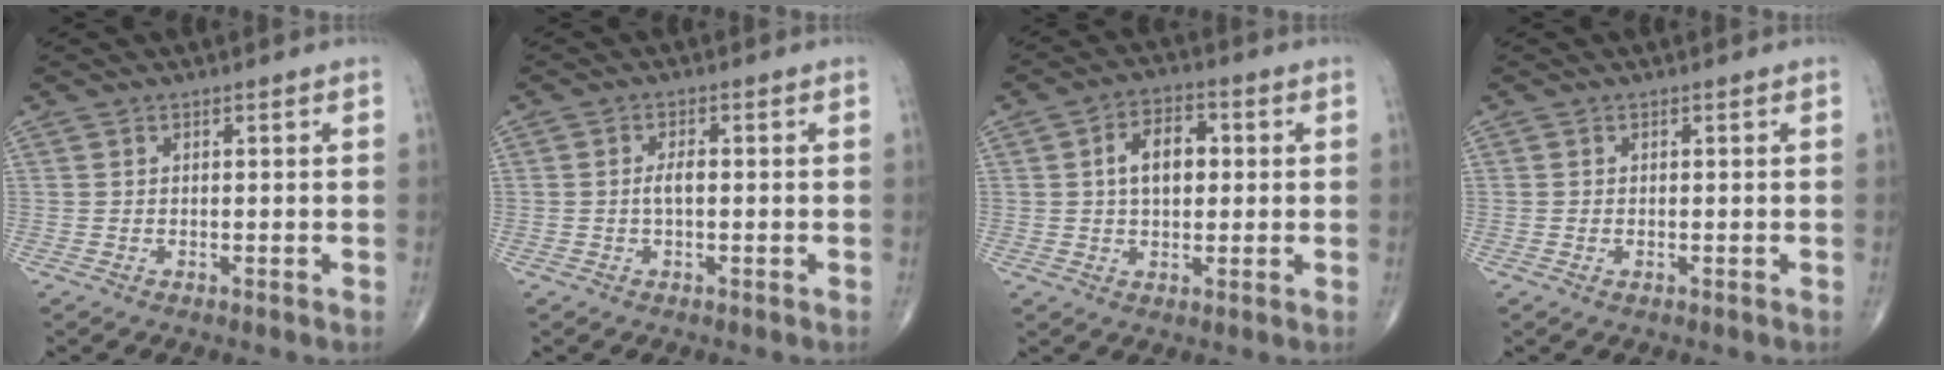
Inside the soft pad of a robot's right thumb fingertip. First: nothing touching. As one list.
[{"total": 2.3, "force": [-0.2, 0.9, 2.1], "torque": [-0.042, 0.006, -0.006]}, {"total": 8.1, "force": [1.1, 5.0, 6.3], "torque": [-0.088, 0.015, 0.013]}, {"total": 0.6, "force": [-0.2, 0.3, 0.5], "torque": [-0.012, 0.003, -0.002]}]